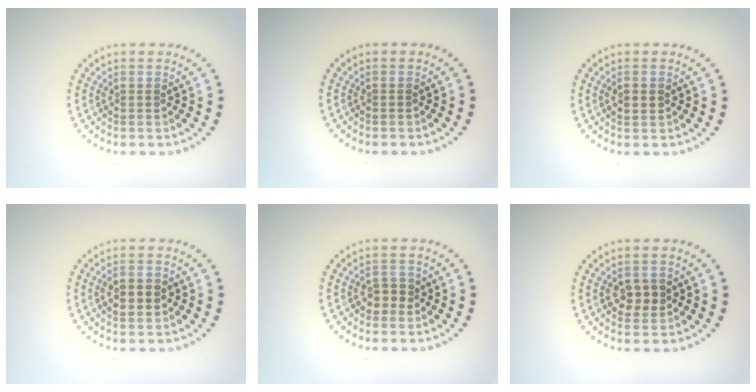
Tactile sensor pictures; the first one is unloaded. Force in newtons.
{"total": 0.0}
{"total": 1.9, "press": 1.9, "slide": 0.2}
{"total": 2.5, "press": 2.4, "slide": 0.2}
{"total": 1.8, "press": 1.7, "slide": 0.6}
{"total": 2.4, "press": 2.3, "slide": 0.3}